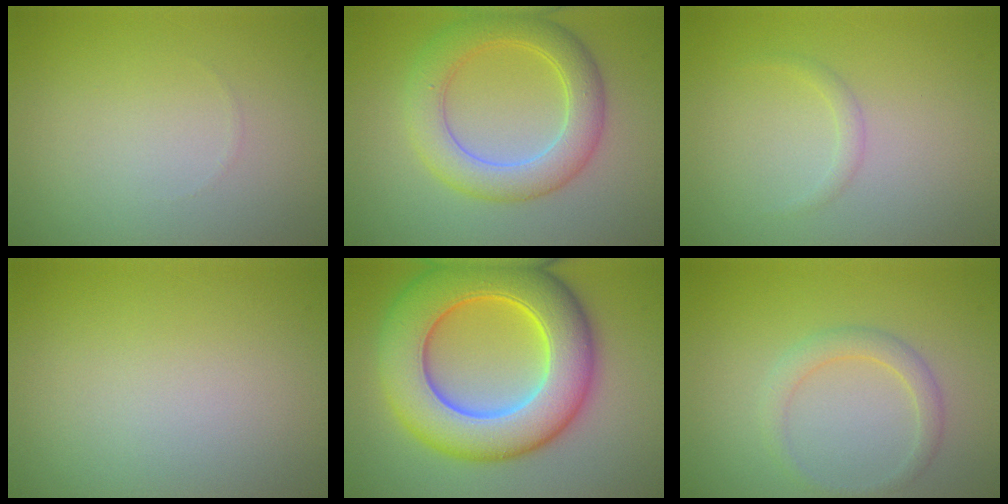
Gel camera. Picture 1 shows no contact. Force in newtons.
{"total": 5.3, "press": 5.3, "slide": 0.2}
{"total": 0.8, "press": 0.8, "slide": 0.1}
{"total": 0.0}
{"total": 11.9, "press": 11.9, "slide": 0.0}
{"total": 1.9, "press": 1.9, "slide": 0.1}